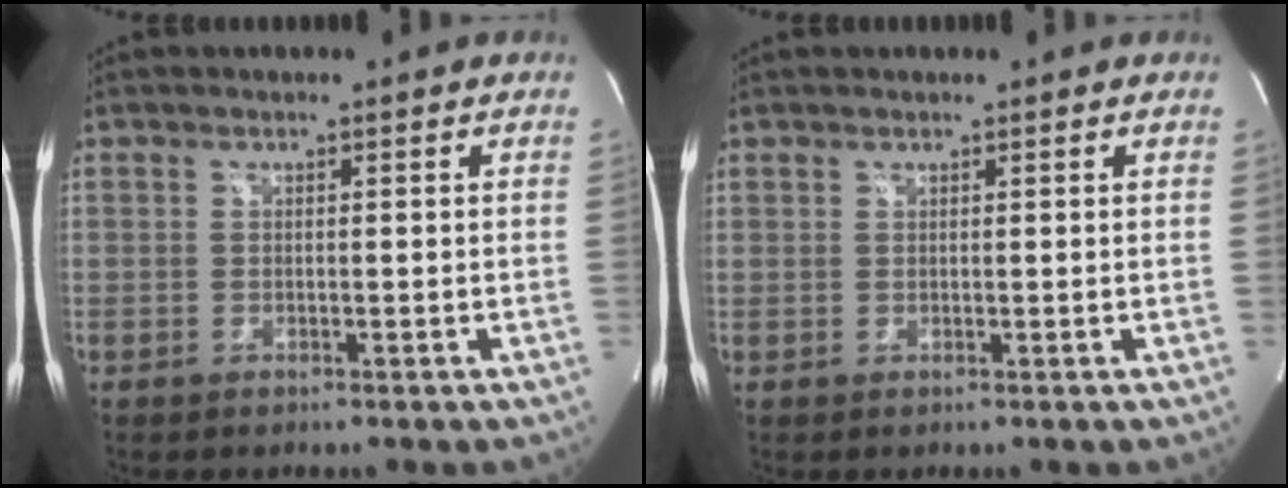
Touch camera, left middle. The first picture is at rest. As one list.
[{"total": 0.8, "force": [0.5, 0.6, 0.0], "torque": [0.003, 0.004, 0.008]}]